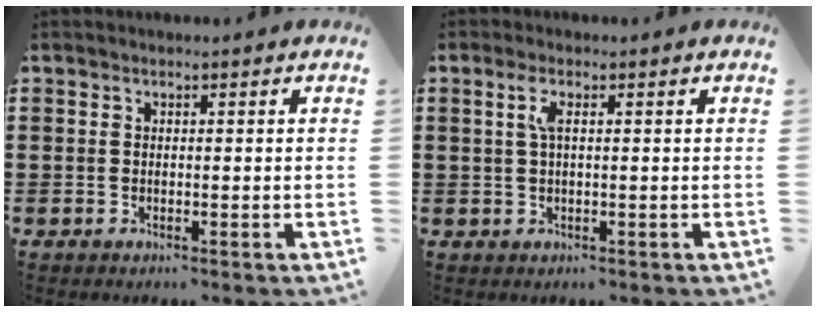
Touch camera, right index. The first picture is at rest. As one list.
[{"total": 2.7, "force": [0.8, 0.5, 2.5], "torque": [-0.052, 0.006, 0.011]}]